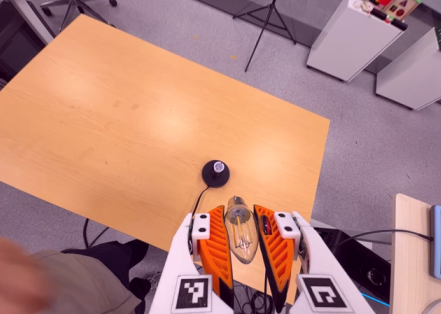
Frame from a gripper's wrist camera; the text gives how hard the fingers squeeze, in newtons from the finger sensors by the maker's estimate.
{"total": 18.7, "left": 20.2, "right": 17.1}